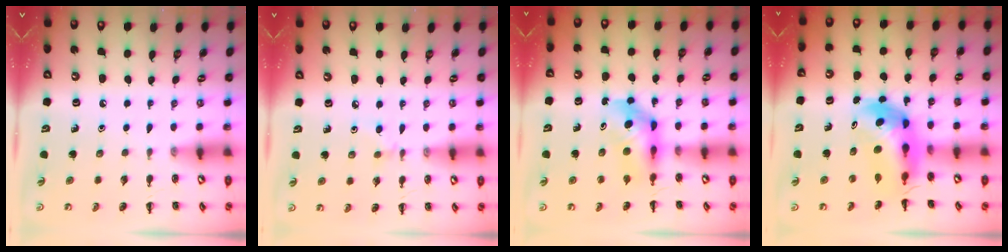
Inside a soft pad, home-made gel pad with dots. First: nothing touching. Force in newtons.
{"total": 2.8, "press": 2.6, "slide": 1.0}
{"total": 5.2, "press": 5.1, "slide": 0.8}
{"total": 6.8, "press": 6.5, "slide": 2.1}